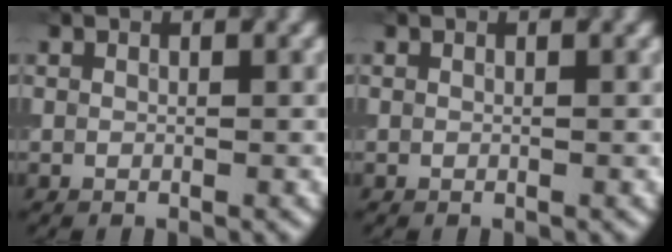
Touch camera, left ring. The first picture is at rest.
{"total": 0.0}